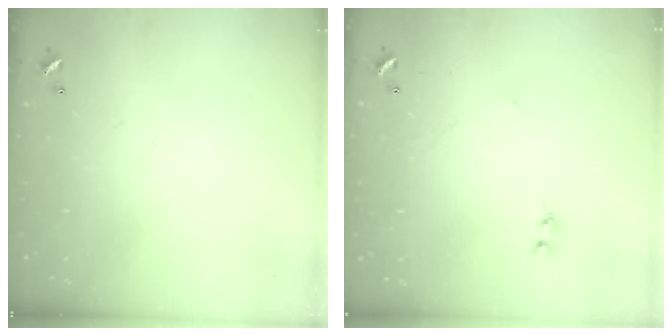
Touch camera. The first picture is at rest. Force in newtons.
{"total": 1.6, "press": 1.5, "slide": 0.5}